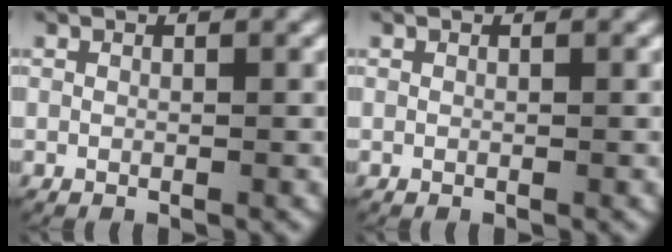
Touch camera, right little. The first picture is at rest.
{"total": 0.0}